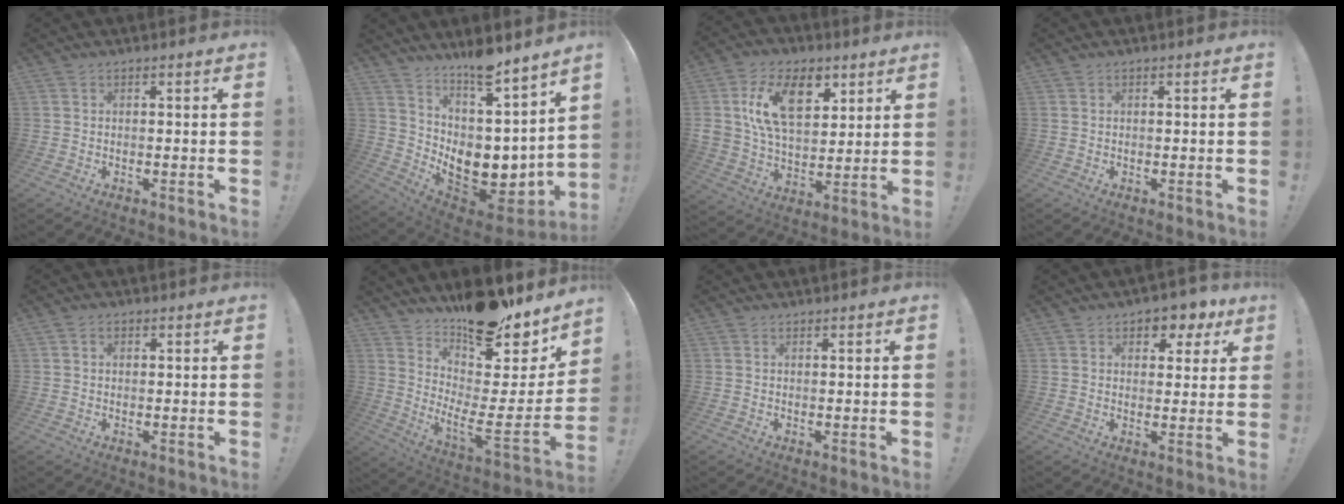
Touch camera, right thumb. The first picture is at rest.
{"total": 10.5, "force": [3.8, 6.6, 7.3], "torque": [-0.093, -0.066, 0.078]}
{"total": 18.1, "force": [7.4, 12.0, 11.4], "torque": [-0.185, -0.028, 0.135]}
{"total": 0.0}
{"total": 0.9, "force": [0.2, 0.9, 0.2], "torque": [-0.001, 0.002, 0.002]}
{"total": 18.3, "force": [13.6, 4.9, 11.3], "torque": [-0.158, -0.121, 0.225]}
{"total": 0.0}
{"total": 5.5, "force": [2.9, 4.0, 2.5], "torque": [-0.022, -0.018, 0.051]}